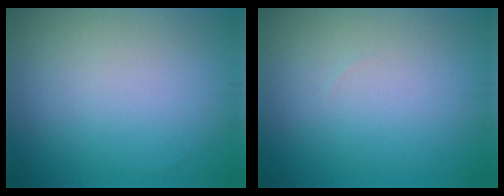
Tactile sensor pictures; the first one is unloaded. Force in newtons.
{"total": 0.0}